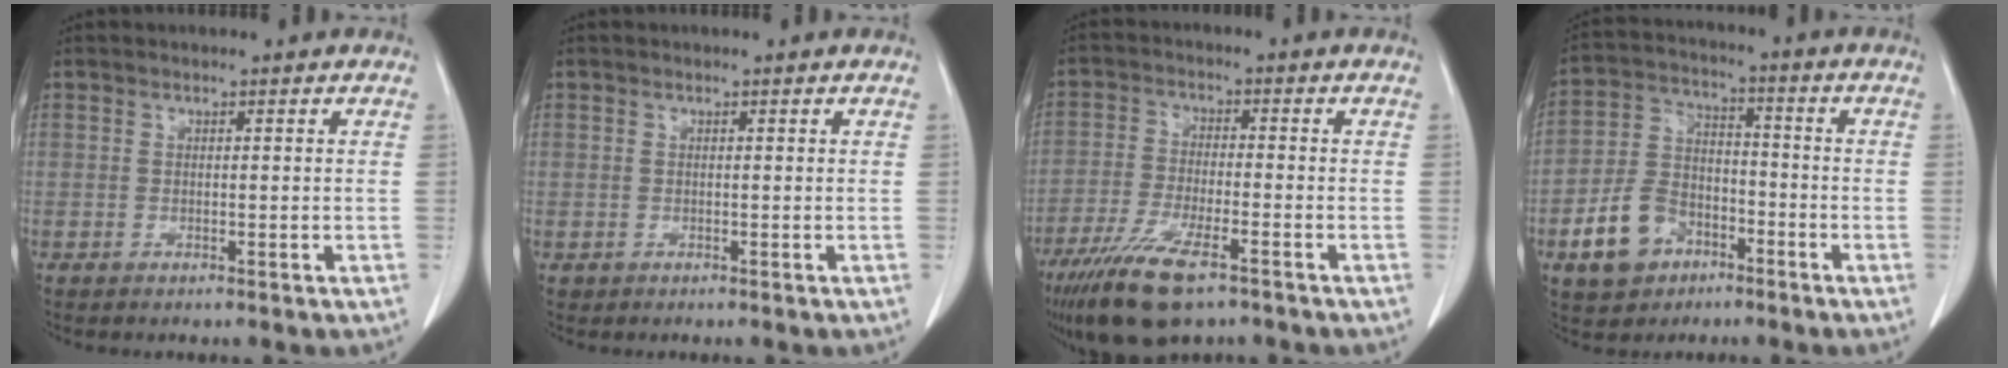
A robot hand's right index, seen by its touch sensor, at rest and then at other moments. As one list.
[{"total": 0.6, "force": [-0.1, 0.6, 0.0], "torque": [0.003, 0.006, -0.003]}, {"total": 11.5, "force": [-7.6, 2.7, 8.2], "torque": [-0.158, -0.025, -0.131]}, {"total": 10.3, "force": [-5.2, 7.3, 5.1], "torque": [-0.121, 0.017, -0.088]}]